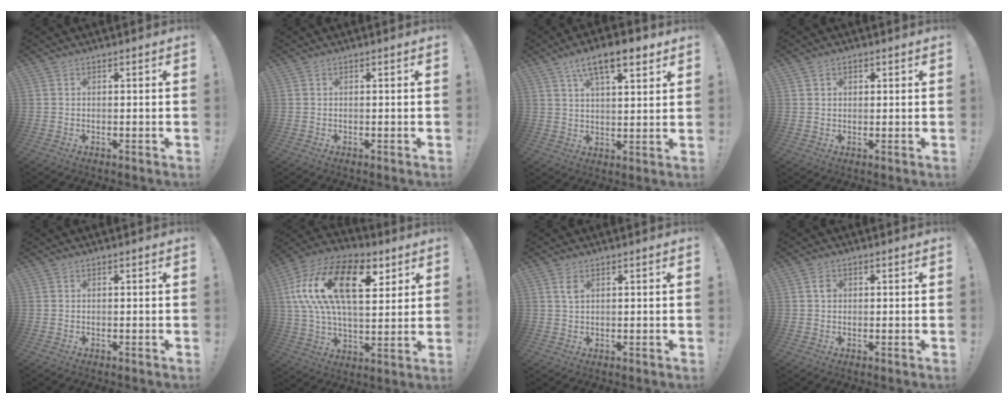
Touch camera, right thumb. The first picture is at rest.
{"total": 0.0}
{"total": 11.1, "force": [6.7, 4.0, 7.9], "torque": [-0.115, -0.027, 0.112]}
{"total": 1.6, "force": [0.6, 1.4, 0.6], "torque": [0.001, -0.003, 0.007]}
{"total": 0.0}
{"total": 23.2, "force": [8.1, 12.7, 17.6], "torque": [-0.312, -0.024, 0.137]}
{"total": 2.6, "force": [1.2, 1.1, 2.0], "torque": [-0.029, -0.004, 0.018]}
{"total": 1.6, "force": [0.2, 1.4, 0.8], "torque": [-0.001, 0.000, -0.001]}